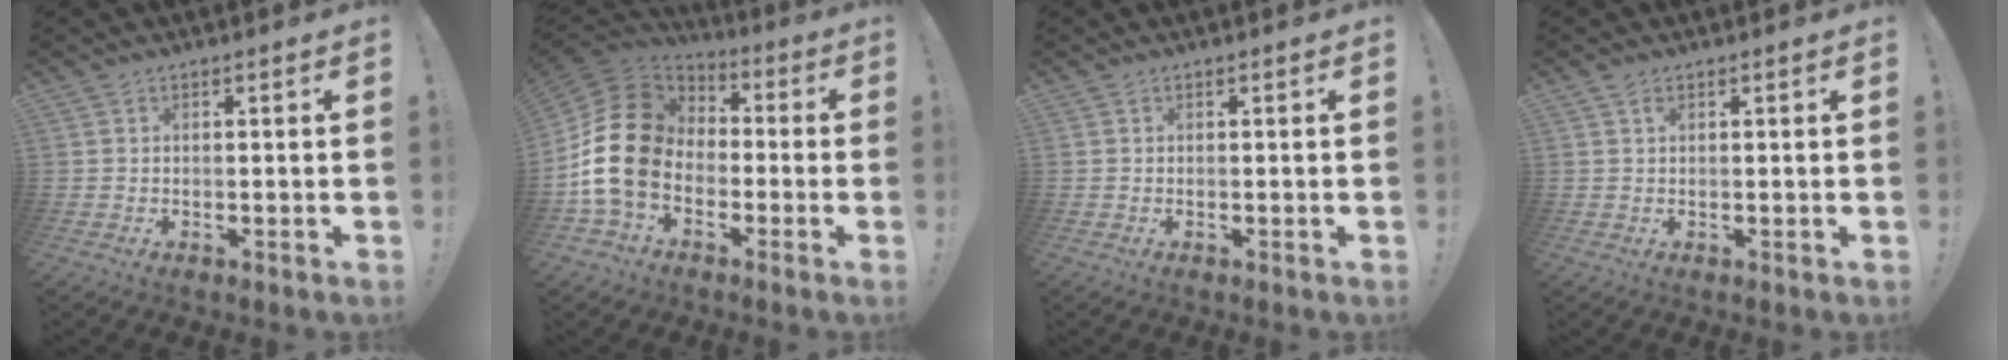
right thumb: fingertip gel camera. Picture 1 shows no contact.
{"total": 19.2, "force": [-2.0, 14.4, 12.6], "torque": [-0.237, 0.028, -0.025]}
{"total": 0.0}
{"total": 0.9, "force": [0.5, 0.4, 0.6], "torque": [-0.008, 0.000, 0.009]}